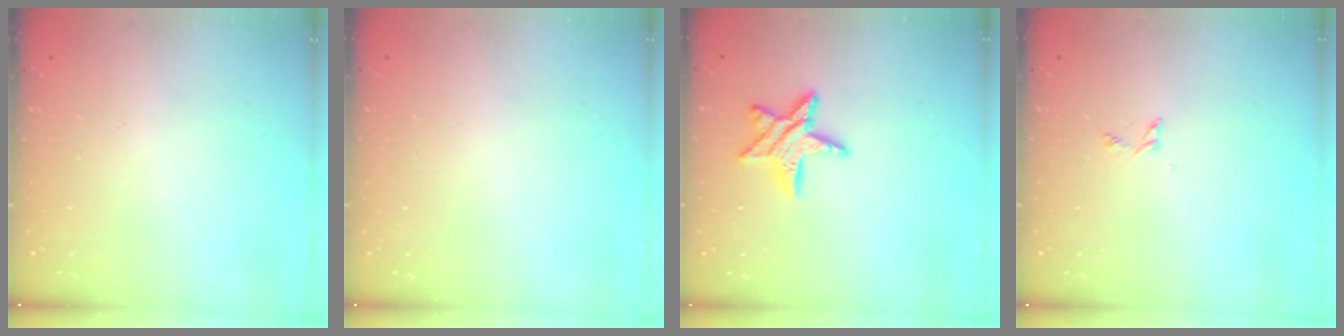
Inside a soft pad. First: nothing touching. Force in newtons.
{"total": 0.0}
{"total": 9.9, "press": 9.9, "slide": 0.5}
{"total": 2.8, "press": 2.8, "slide": 0.3}